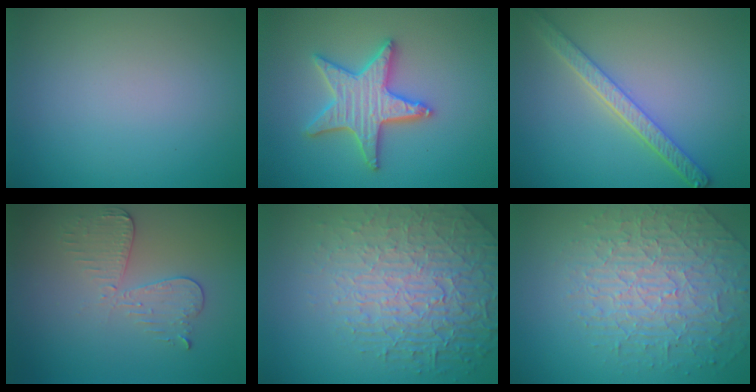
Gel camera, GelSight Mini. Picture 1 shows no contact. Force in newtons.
{"total": 5.2, "press": 5.2, "slide": 0.9}
{"total": 4.2, "press": 3.4, "slide": 2.4}
{"total": 2.9, "press": 2.7, "slide": 1.2}
{"total": 7.0, "press": 5.6, "slide": 4.2}
{"total": 4.4, "press": 4.3, "slide": 1.0}